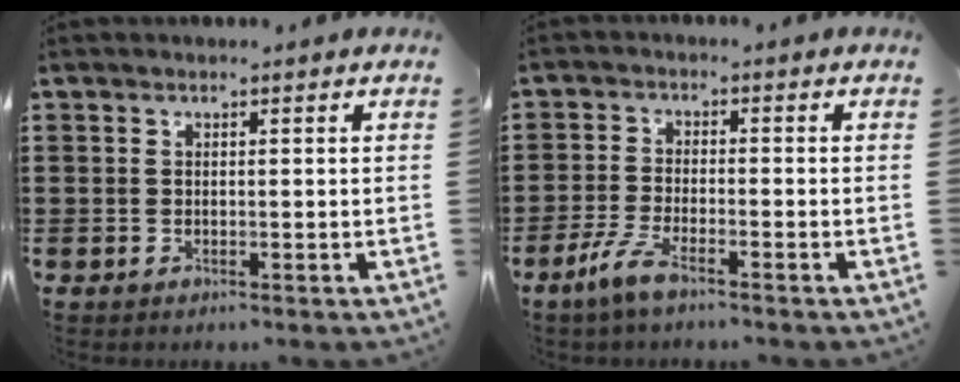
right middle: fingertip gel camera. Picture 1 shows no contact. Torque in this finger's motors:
{"motor_torque": [1.20, -0.55, 0.44, 0.10]}